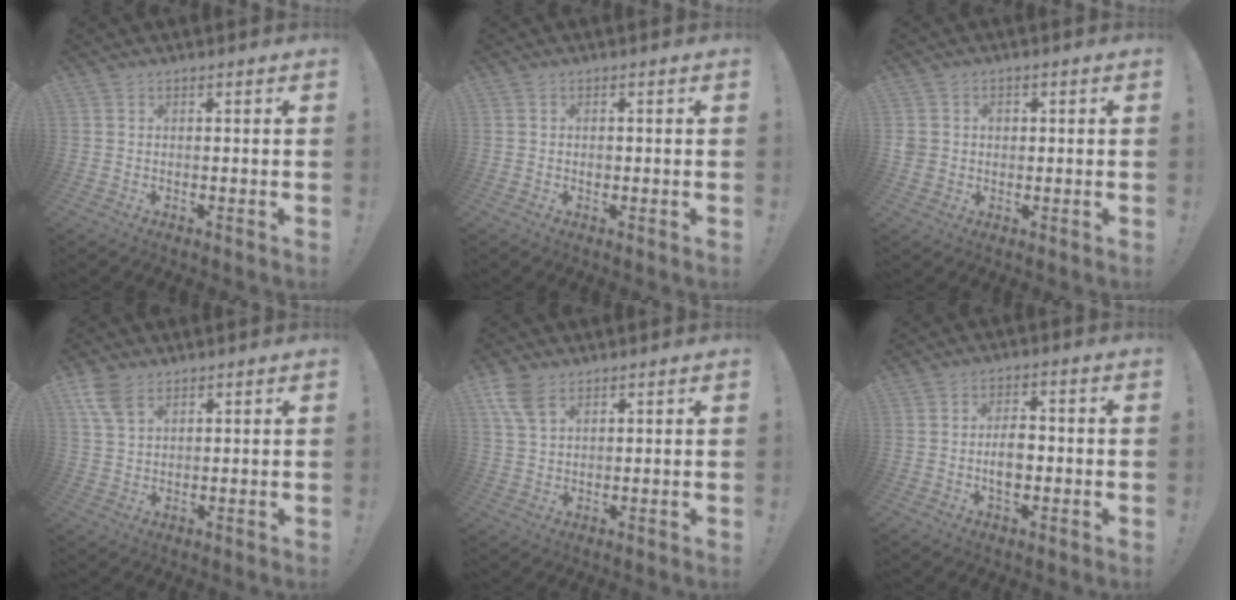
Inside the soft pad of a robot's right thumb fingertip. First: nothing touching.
{"total": 1.0, "force": [-0.3, 0.9, 0.3], "torque": [-0.001, 0.000, -0.007]}
{"total": 3.4, "force": [0.0, 3.2, 1.2], "torque": [-0.029, 0.004, -0.001]}
{"total": 6.7, "force": [3.9, 3.6, 4.1], "torque": [-0.069, -0.009, 0.076]}
{"total": 7.0, "force": [4.0, 3.8, 4.4], "torque": [-0.075, -0.011, 0.079]}
{"total": 5.9, "force": [-1.2, 3.6, 4.5], "torque": [-0.066, 0.004, -0.025]}